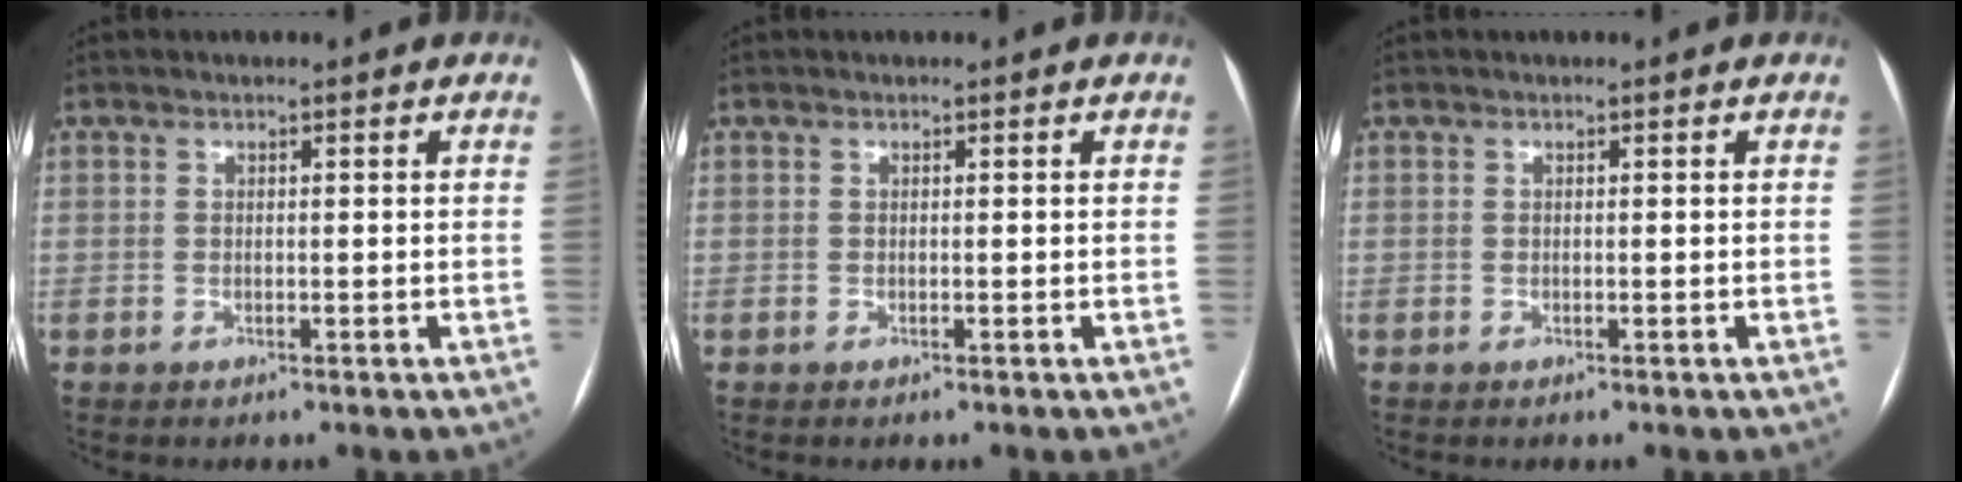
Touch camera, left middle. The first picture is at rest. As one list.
[{"total": 0.0}, {"total": 0.0}]